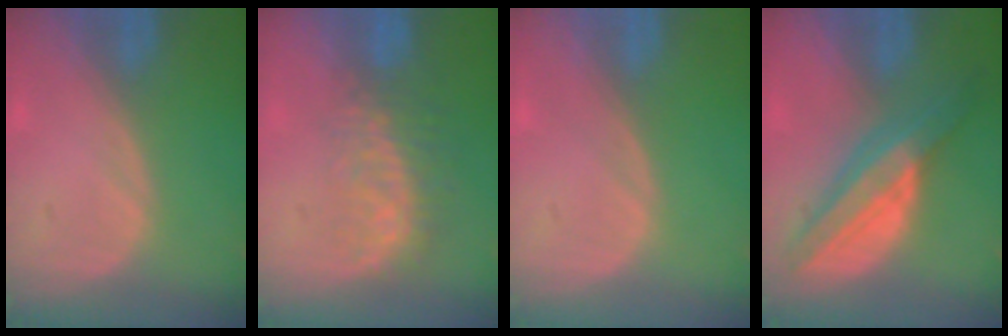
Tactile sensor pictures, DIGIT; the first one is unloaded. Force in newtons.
{"total": 8.3, "press": 6.9, "slide": 4.5}
{"total": 0.0}
{"total": 8.2, "press": 8.2, "slide": 0.6}